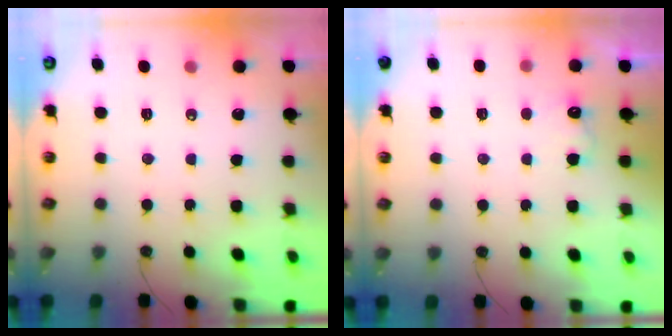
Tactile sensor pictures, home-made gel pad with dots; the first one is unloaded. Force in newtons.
{"total": 7.2, "press": 7.0, "slide": 1.4}